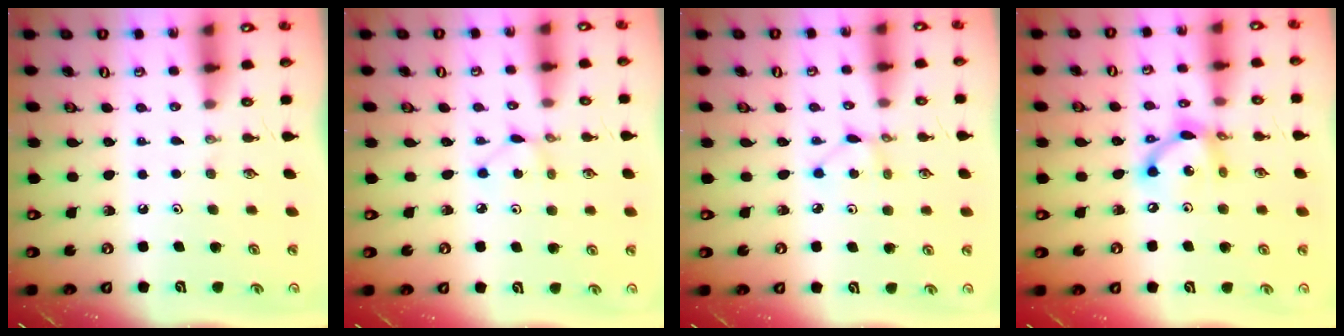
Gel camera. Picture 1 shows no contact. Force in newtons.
{"total": 1.9, "press": 1.9, "slide": 0.2}
{"total": 2.8, "press": 2.8, "slide": 0.3}
{"total": 11.5, "press": 11.5, "slide": 0.6}